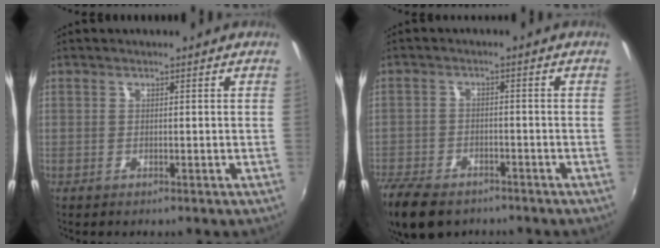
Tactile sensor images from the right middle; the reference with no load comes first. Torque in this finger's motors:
{"motor_torque": [1.08, -1.05, 0.10, 0.11]}